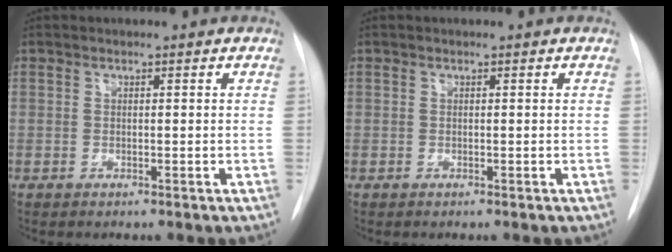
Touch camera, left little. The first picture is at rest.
{"total": 0.0}